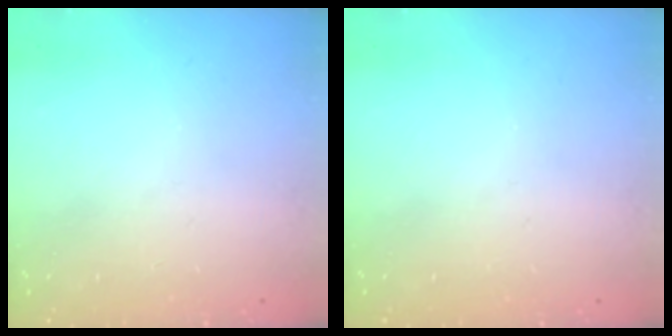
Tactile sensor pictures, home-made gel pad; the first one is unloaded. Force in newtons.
{"total": 0.0}